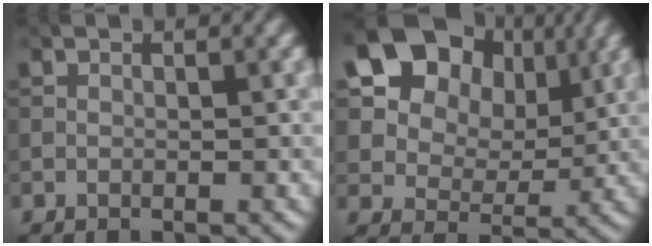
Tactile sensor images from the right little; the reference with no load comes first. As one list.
[{"total": 15.2, "force": [7.0, 11.1, 7.7], "torque": [-0.170, 0.043, 0.147]}]